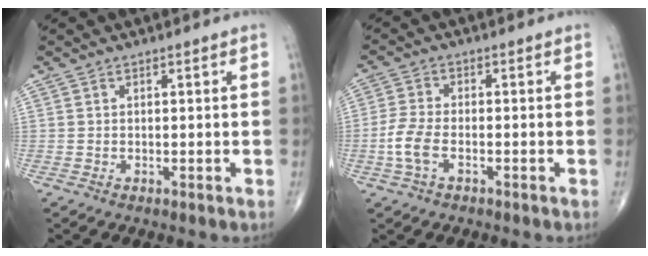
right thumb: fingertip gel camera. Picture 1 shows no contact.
{"total": 5.4, "force": [-1.9, 2.8, 4.2], "torque": [-0.101, 0.014, -0.039]}